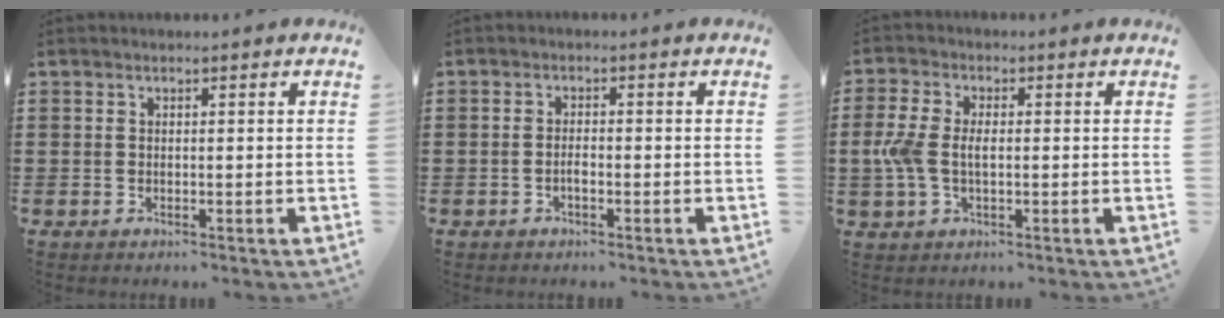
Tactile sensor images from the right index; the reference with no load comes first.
{"total": 1.4, "force": [-0.7, 0.4, 1.2], "torque": [-0.024, -0.002, -0.011]}
{"total": 5.2, "force": [-0.4, 2.9, 4.3], "torque": [-0.109, -0.002, -0.017]}